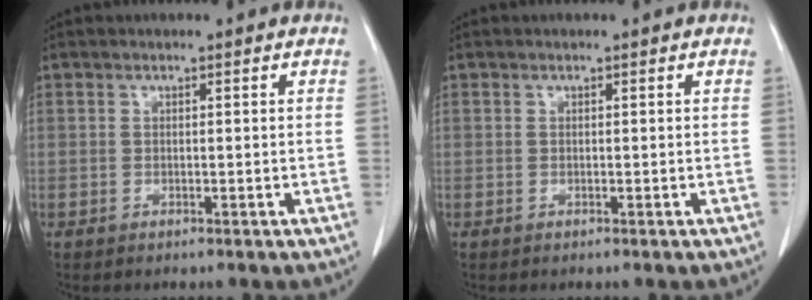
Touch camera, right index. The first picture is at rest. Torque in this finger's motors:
{"motor_torque": [0.00, 0.00, 0.00, 0.00]}